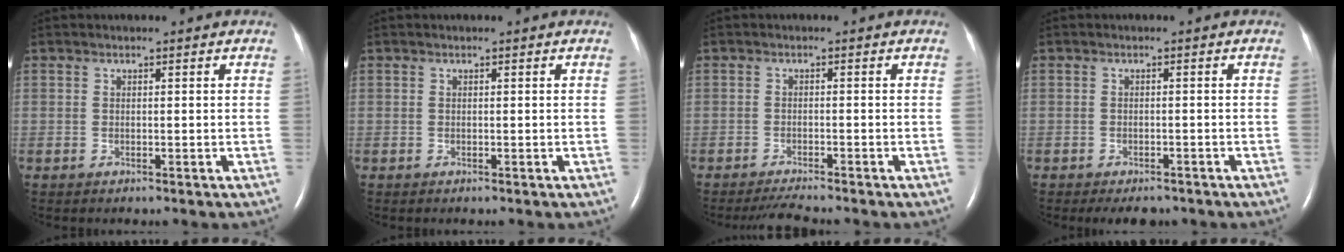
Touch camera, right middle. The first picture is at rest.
{"total": 0.0}
{"total": 3.5, "force": [-3.2, -0.3, 1.3], "torque": [-0.030, -0.015, -0.053]}
{"total": 3.9, "force": [-3.1, 1.6, 1.6], "torque": [-0.016, -0.003, -0.039]}